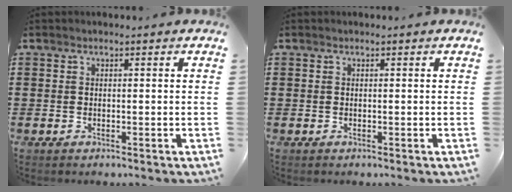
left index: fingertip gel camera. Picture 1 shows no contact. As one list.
[{"total": 0.0}]